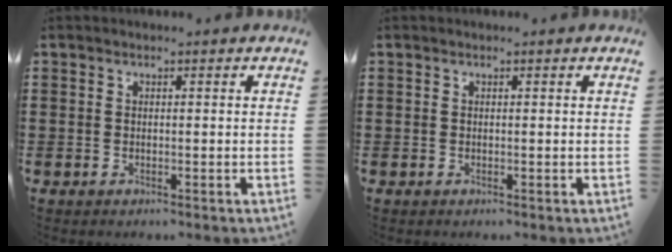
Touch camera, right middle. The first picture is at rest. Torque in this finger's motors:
{"motor_torque": [-0.12, -0.18, 0.08, -0.01]}